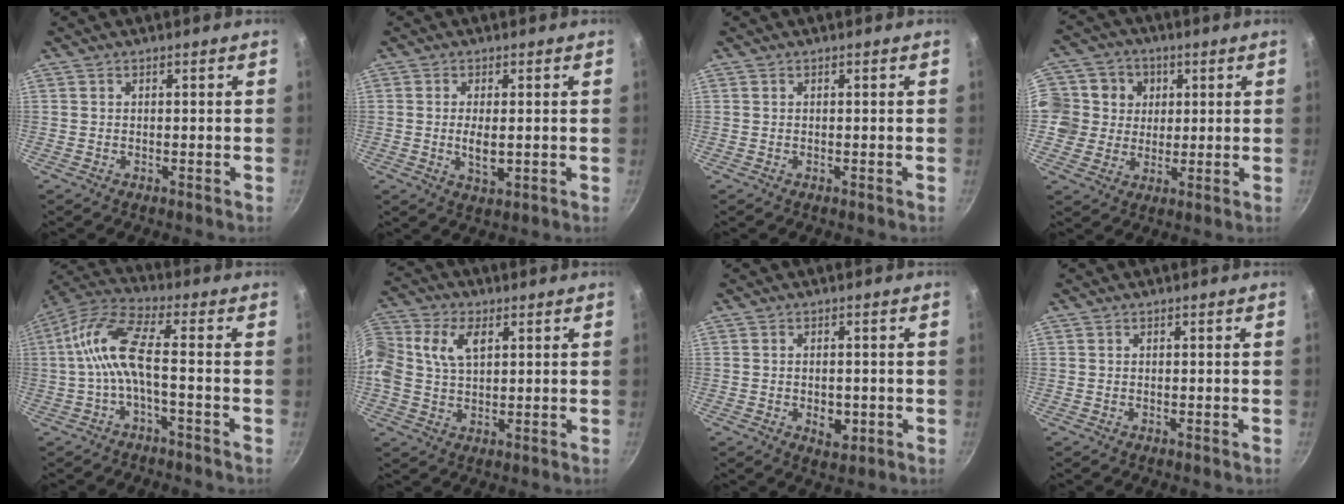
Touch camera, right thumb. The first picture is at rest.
{"total": 4.9, "force": [-0.1, 2.0, 4.5], "torque": [-0.090, -0.009, -0.001]}
{"total": 0.0}
{"total": 10.9, "force": [2.3, 10.1, 3.2], "torque": [-0.025, 0.006, 0.028]}
{"total": 10.1, "force": [-1.6, 2.7, 9.6], "torque": [-0.220, 0.035, -0.043]}
{"total": 13.8, "force": [3.8, 9.6, 9.1], "torque": [-0.201, 0.030, 0.062]}
{"total": 4.3, "force": [-0.9, 2.7, 3.2], "torque": [-0.039, 0.000, -0.009]}
{"total": 0.0}